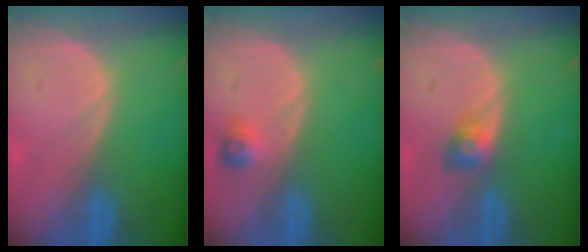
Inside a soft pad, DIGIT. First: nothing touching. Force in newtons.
{"total": 2.5, "press": 2.3, "slide": 1.0}
{"total": 3.0, "press": 2.6, "slide": 1.4}